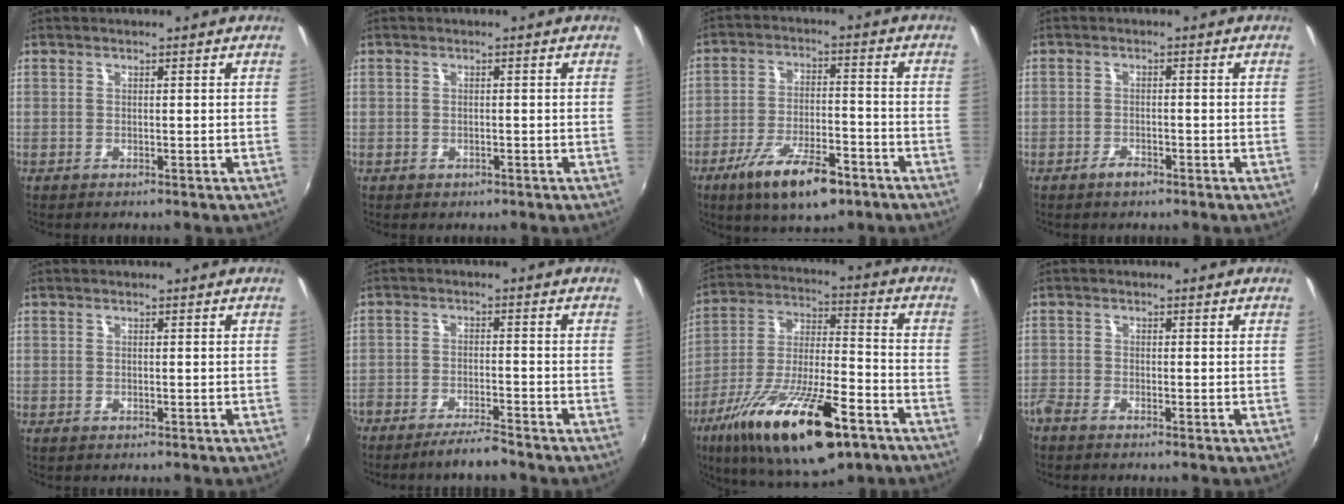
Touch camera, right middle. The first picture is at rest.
{"total": 1.1, "force": [-0.5, 0.9, 0.2], "torque": [-0.002, -0.003, -0.007]}
{"total": 12.9, "force": [-8.1, 4.1, 9.2], "torque": [-0.183, -0.018, -0.137]}
{"total": 1.9, "force": [-1.5, 0.7, 0.9], "torque": [-0.019, -0.001, -0.028]}
{"total": 0.0}
{"total": 6.0, "force": [-5.3, 0.5, 2.6], "torque": [-0.067, -0.003, -0.093]}
{"total": 24.3, "force": [-13.4, 7.5, 18.8], "torque": [-0.342, -0.046, -0.225]}
{"total": 2.3, "force": [-2.1, 0.4, 0.9], "torque": [-0.030, -0.008, -0.045]}